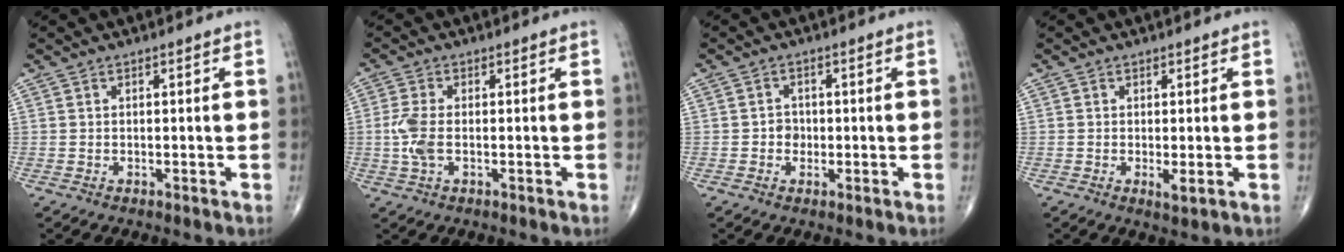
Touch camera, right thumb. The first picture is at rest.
{"total": 4.7, "force": [-0.6, 2.3, 4.1], "torque": [-0.106, 0.001, -0.015]}
{"total": 2.3, "force": [-0.4, 2.0, 0.9], "torque": [0.000, 0.007, -0.008]}
{"total": 1.8, "force": [-0.3, 0.5, 1.7], "torque": [-0.030, -0.007, -0.002]}